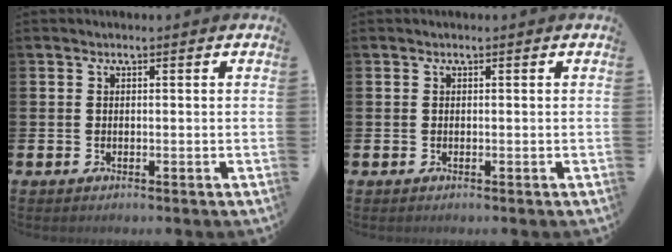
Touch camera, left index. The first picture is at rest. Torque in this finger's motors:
{"motor_torque": [0.00, 0.00, 0.00, 0.00]}